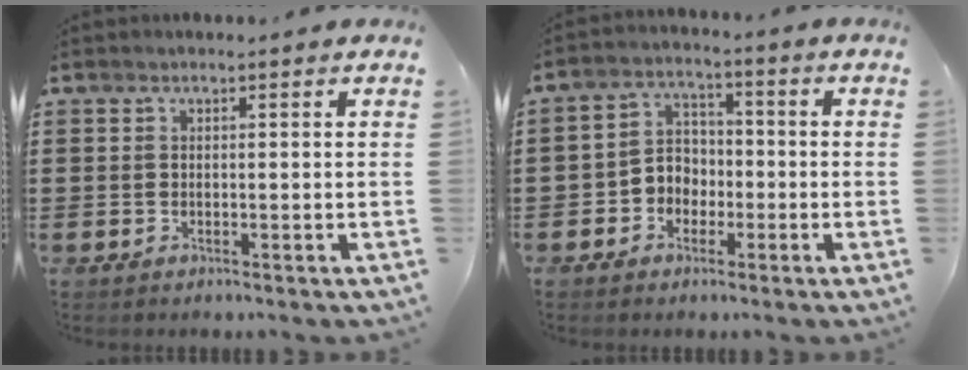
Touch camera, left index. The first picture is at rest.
{"total": 4.4, "force": [-2.2, 3.6, 1.0], "torque": [-0.033, 0.011, -0.049]}